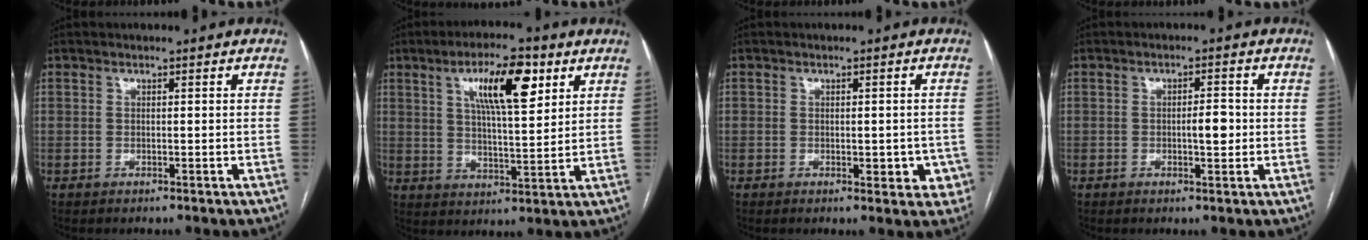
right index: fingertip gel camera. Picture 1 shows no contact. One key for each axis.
{"total": 11.4, "fx": 5.1, "fy": 2.7, "fz": 9.8, "tx": -0.167, "ty": 0.010, "tz": 0.087}
{"total": 4.6, "fx": -1.3, "fy": 2.7, "fz": 3.6, "tx": -0.023, "ty": 0.008, "tz": -0.010}
{"total": 3.2, "fx": -0.3, "fy": 0.9, "fz": 3.0, "tx": -0.045, "ty": 0.002, "tz": -0.003}